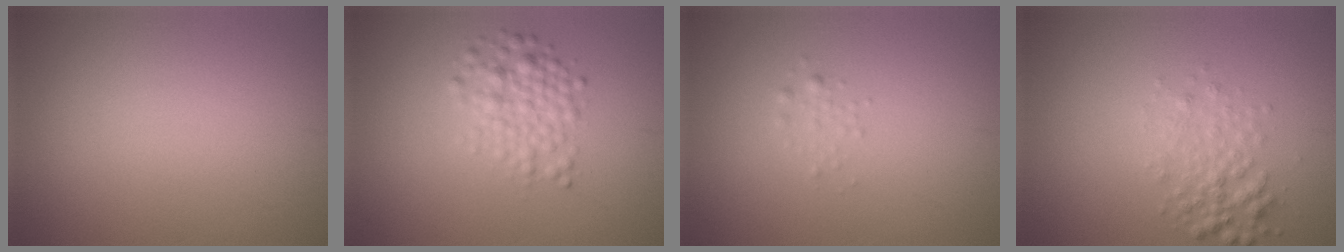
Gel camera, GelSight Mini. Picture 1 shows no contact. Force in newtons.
{"total": 3.0, "press": 3.0, "slide": 0.2}
{"total": 0.8, "press": 0.8, "slide": 0.0}
{"total": 2.5, "press": 2.5, "slide": 0.0}